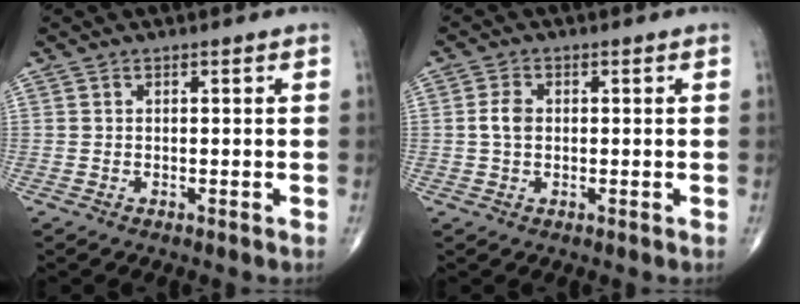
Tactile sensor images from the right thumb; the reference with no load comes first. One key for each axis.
{"total": 3.1, "fx": 0.1, "fy": 2.1, "fz": 2.3, "tx": -0.045, "ty": 0.006, "tz": -0.003}